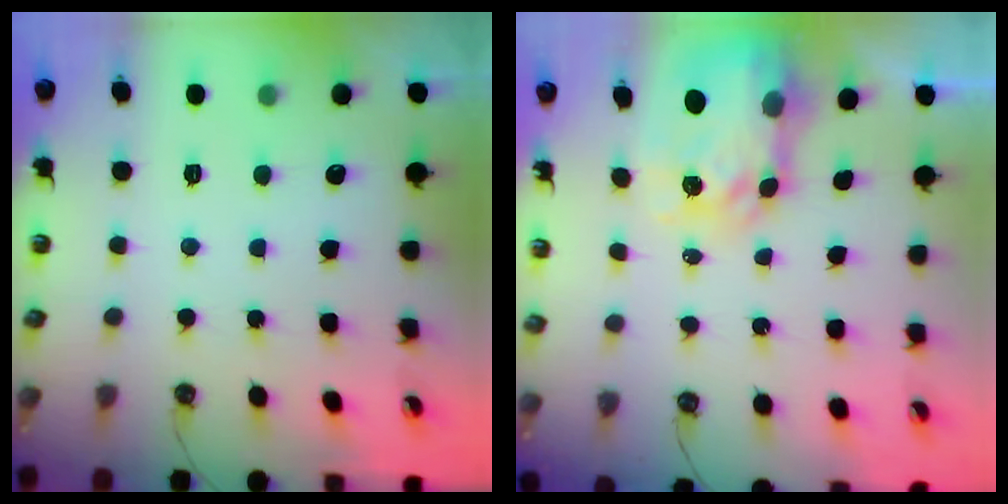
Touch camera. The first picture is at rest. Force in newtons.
{"total": 6.4, "press": 6.4, "slide": 0.6}